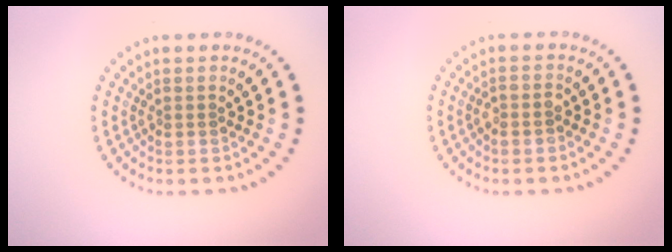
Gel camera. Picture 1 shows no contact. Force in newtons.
{"total": 1.5, "press": 1.3, "slide": 0.7}